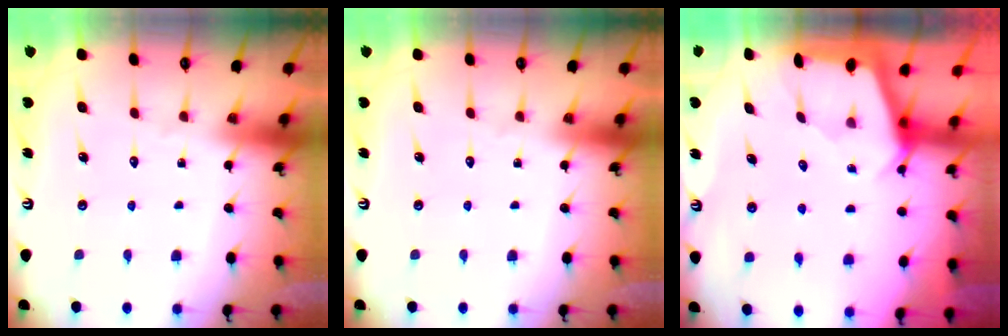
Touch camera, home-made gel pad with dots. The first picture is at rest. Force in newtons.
{"total": 0.0}
{"total": 2.2, "press": 2.1, "slide": 0.3}